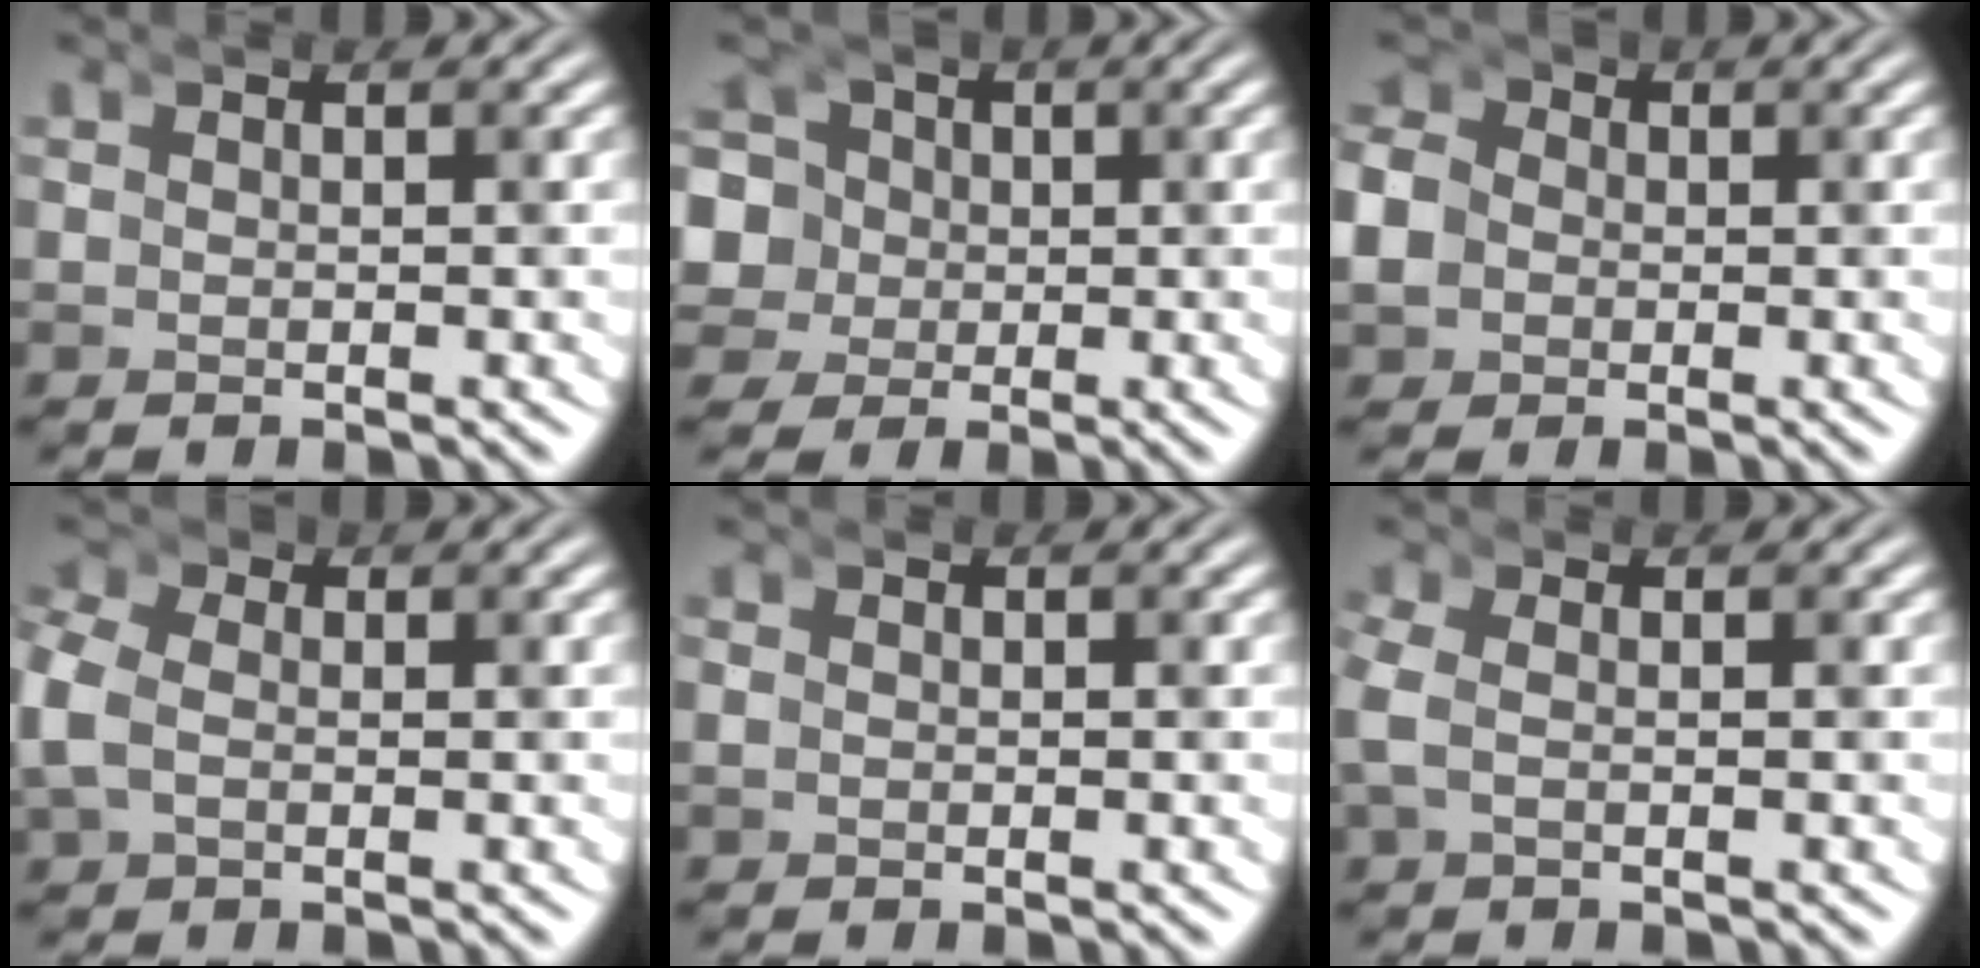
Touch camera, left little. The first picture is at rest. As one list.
[{"total": 7.1, "force": [-2.2, 6.5, 1.5], "torque": [-0.108, -0.056, -0.027]}, {"total": 2.0, "force": [-1.8, 0.8, -0.3], "torque": [-0.035, -0.029, -0.011]}, {"total": 1.7, "force": [-1.6, -0.3, -0.3], "torque": [-0.034, -0.033, -0.008]}, {"total": 0.6, "force": [-0.3, -0.4, -0.4], "torque": [0.003, -0.006, -0.002]}, {"total": 1.3, "force": [-1.2, -0.2, 0.5], "torque": [-0.025, -0.014, -0.013]}]